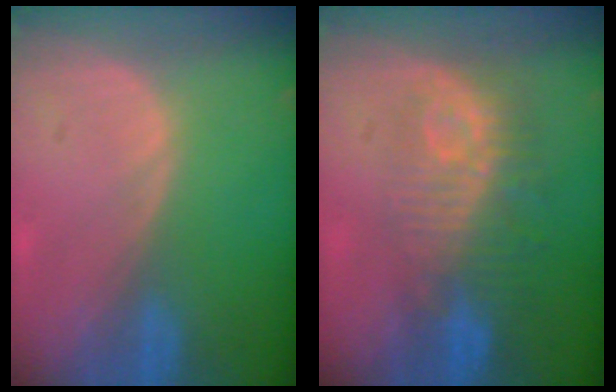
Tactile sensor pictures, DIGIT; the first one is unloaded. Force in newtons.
{"total": 9.7, "press": 8.7, "slide": 4.2}